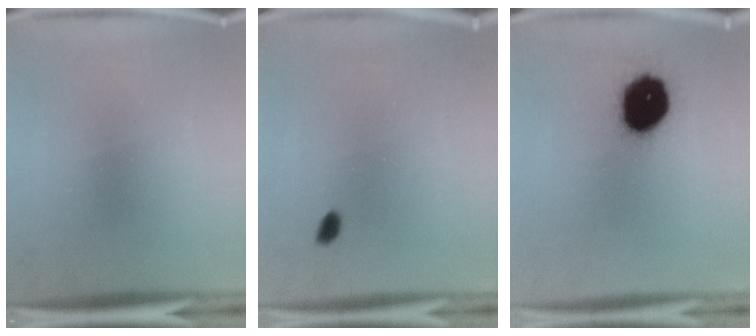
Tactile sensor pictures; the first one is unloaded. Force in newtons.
{"total": 1.4}
{"total": 16.3}